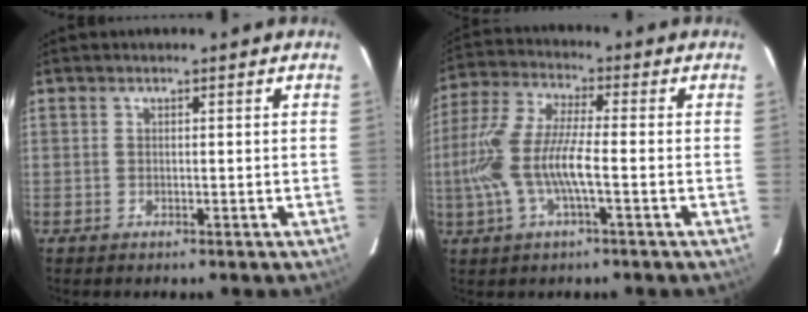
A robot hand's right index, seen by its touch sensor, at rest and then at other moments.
{"total": 12.3, "force": [-2.6, 2.7, 11.7], "torque": [-0.253, -0.001, -0.051]}